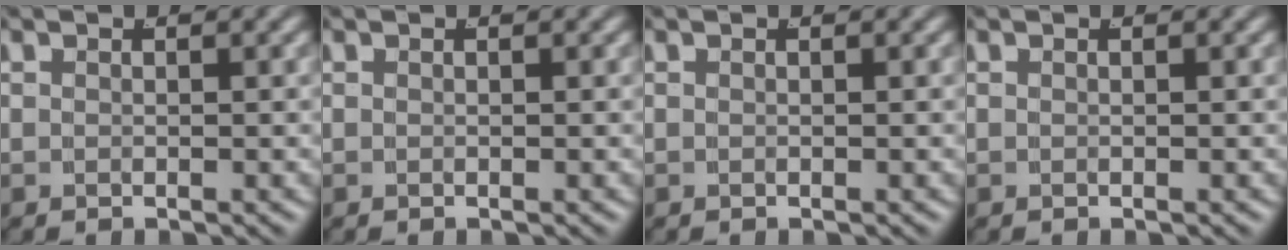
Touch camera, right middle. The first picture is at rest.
{"total": 0.0}
{"total": 0.0}
{"total": 0.0}